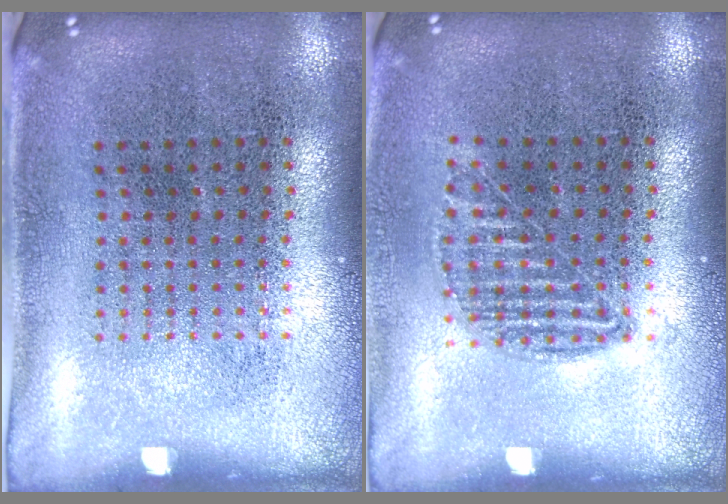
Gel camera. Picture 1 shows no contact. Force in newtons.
{"total": 0.9, "press": 0.9, "slide": 0.4}